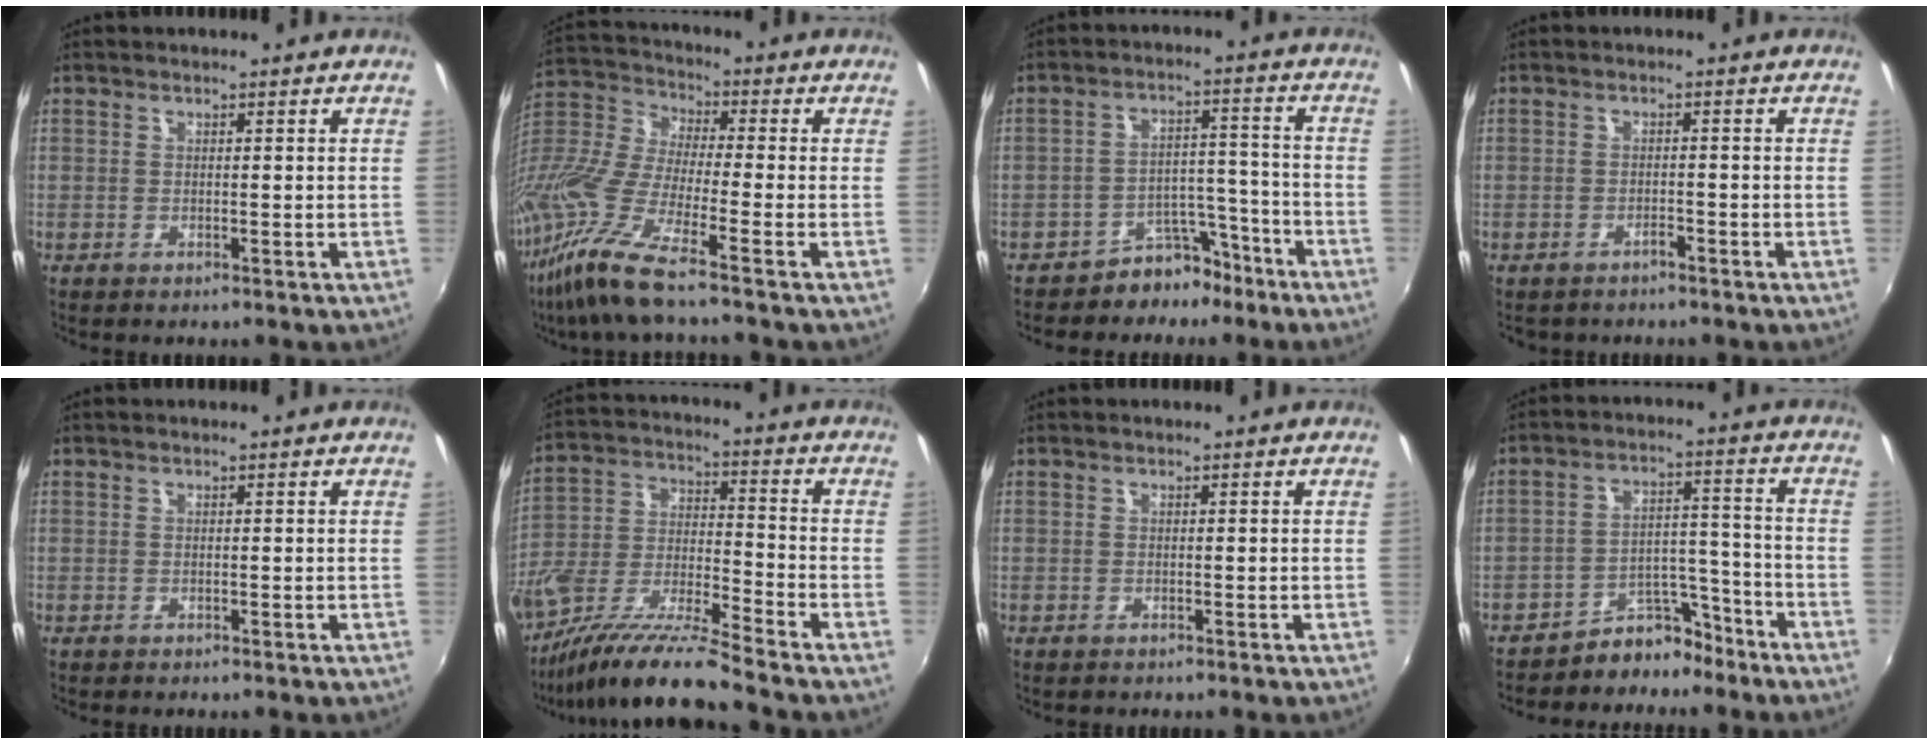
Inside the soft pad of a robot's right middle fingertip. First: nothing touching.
{"total": 15.6, "force": [-10.3, 0.8, 11.6], "torque": [-0.242, -0.032, -0.218]}
{"total": 7.4, "force": [-5.9, 4.1, 1.8], "torque": [-0.021, 0.038, -0.081]}
{"total": 1.7, "force": [-1.5, 0.7, 0.6], "torque": [-0.014, 0.000, -0.021]}
{"total": 0.0}
{"total": 13.5, "force": [-10.8, 0.4, 8.2], "torque": [-0.172, -0.015, -0.211]}
{"total": 0.0}
{"total": 7.5, "force": [-6.5, 3.5, 1.2], "torque": [-0.009, 0.041, -0.095]}